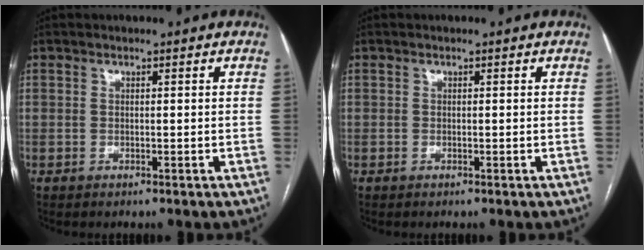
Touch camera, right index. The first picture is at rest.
{"total": 0.0}